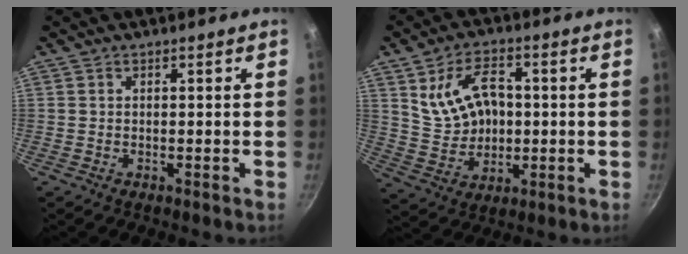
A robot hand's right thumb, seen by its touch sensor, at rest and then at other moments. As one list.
[{"total": 11.5, "force": [2.2, 8.2, 7.8], "torque": [-0.108, 0.007, 0.048]}]